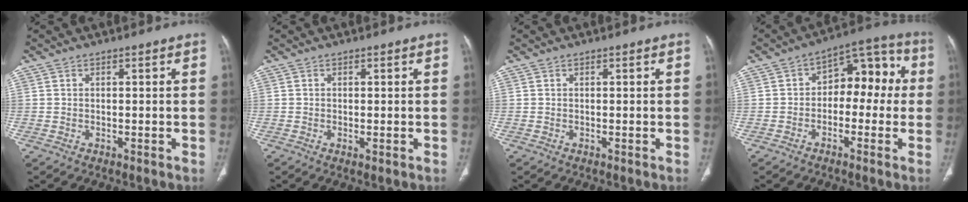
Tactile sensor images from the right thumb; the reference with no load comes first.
{"total": 0.8, "force": [-0.2, 0.2, 0.8], "torque": [-0.018, -0.005, -0.004]}
{"total": 0.0}
{"total": 11.1, "force": [0.0, 7.1, 8.5], "torque": [-0.062, 0.048, -0.016]}